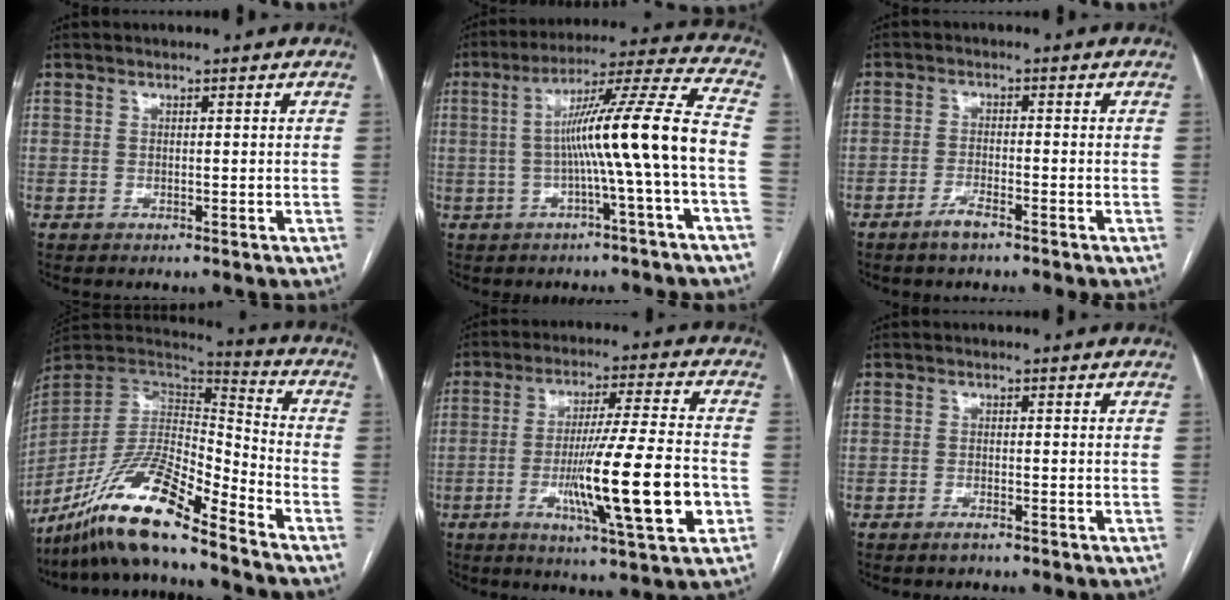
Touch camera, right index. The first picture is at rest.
{"total": 13.4, "force": [-2.0, -2.0, 13.1], "torque": [-0.210, 0.022, -0.034]}
{"total": 2.9, "force": [-2.2, 0.4, 1.9], "torque": [-0.039, -0.001, -0.042]}
{"total": 16.7, "force": [-12.6, 1.9, 10.8], "torque": [-0.204, 0.000, -0.233]}
{"total": 16.5, "force": [-4.3, 0.5, 15.9], "torque": [-0.271, -0.016, -0.071]}
{"total": 1.3, "force": [-1.0, 0.2, 0.7], "torque": [-0.013, -0.001, -0.016]}